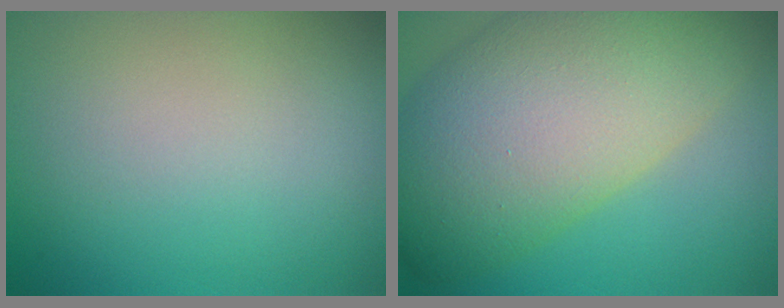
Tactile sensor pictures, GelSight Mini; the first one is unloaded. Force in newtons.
{"total": 14.4, "press": 14.4, "slide": 0.8}